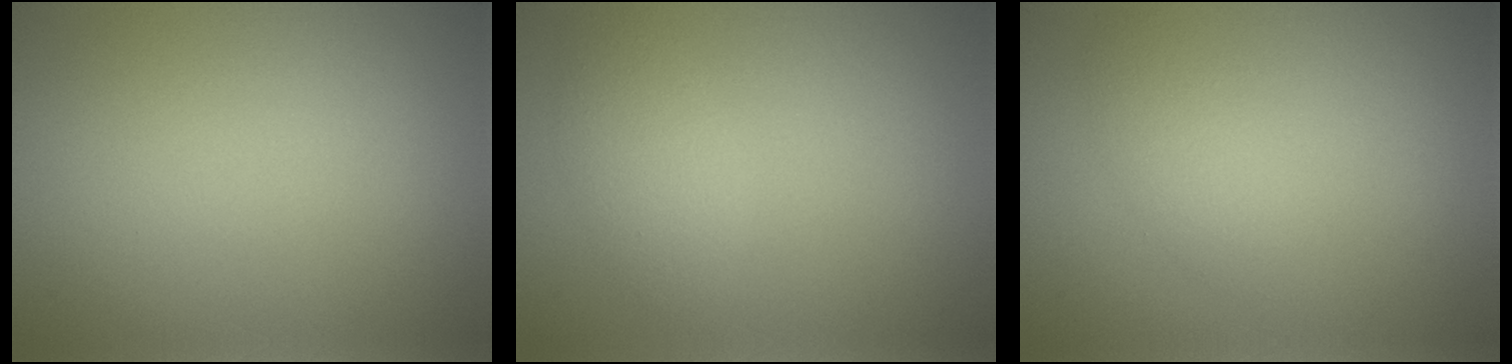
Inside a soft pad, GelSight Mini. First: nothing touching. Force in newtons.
{"total": 2.2, "press": 2.2, "slide": 0.0}
{"total": 1.7, "press": 1.7, "slide": 0.1}